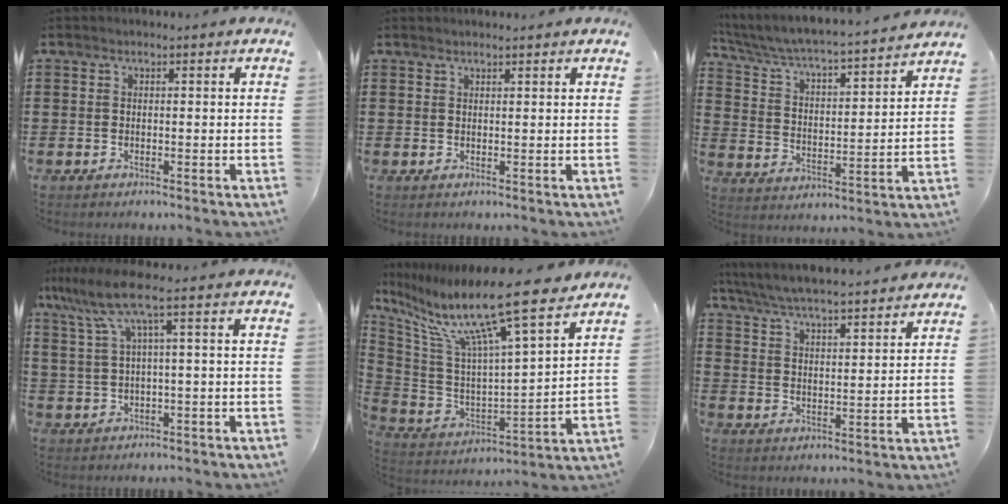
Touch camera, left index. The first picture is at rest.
{"total": 0.8, "force": [0.8, 0.1, 0.0], "torque": [-0.003, 0.000, 0.015]}
{"total": 4.2, "force": [3.9, 0.1, 1.6], "torque": [-0.053, -0.038, 0.056]}
{"total": 7.1, "force": [2.1, 0.8, 6.8], "torque": [-0.159, -0.013, 0.027]}
{"total": 13.3, "force": [9.9, 0.0, 8.9], "torque": [-0.196, -0.074, 0.158]}
{"total": 5.7, "force": [5.5, -0.2, 1.5], "torque": [-0.054, -0.038, 0.093]}